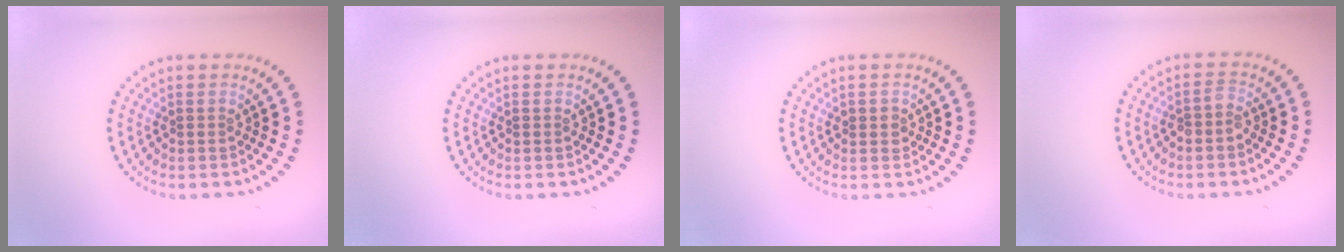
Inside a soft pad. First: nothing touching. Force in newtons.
{"total": 0.0}
{"total": 1.1, "press": 1.1, "slide": 0.3}
{"total": 1.5, "press": 1.3, "slide": 0.7}